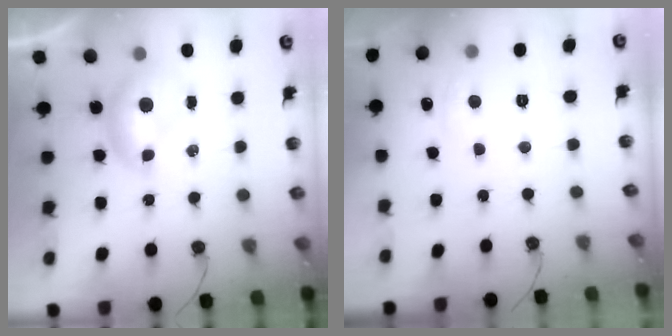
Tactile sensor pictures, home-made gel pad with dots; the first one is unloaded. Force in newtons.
{"total": 0.9, "press": 0.3, "slide": 0.8}